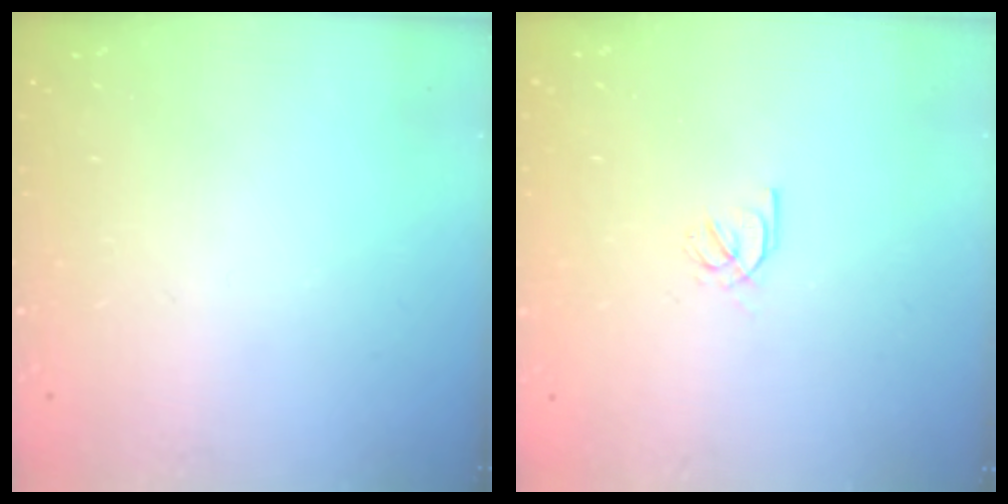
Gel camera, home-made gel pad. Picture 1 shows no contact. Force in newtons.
{"total": 2.2, "press": 2.2, "slide": 0.0}